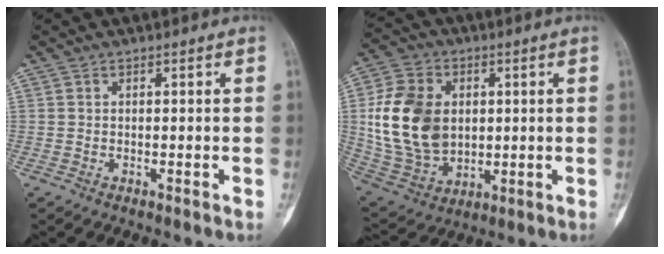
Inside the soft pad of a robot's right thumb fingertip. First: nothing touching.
{"total": 17.4, "force": [1.8, 12.8, 11.7], "torque": [-0.198, -0.003, 0.044]}